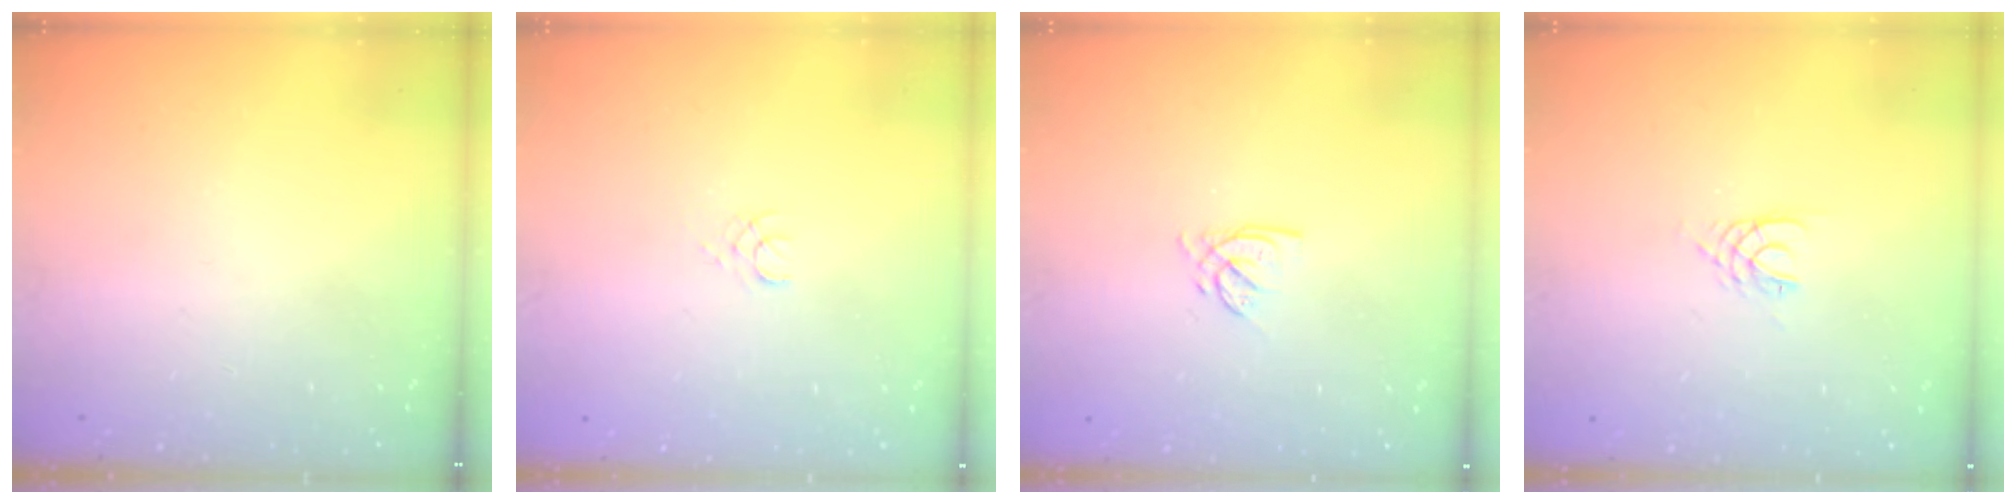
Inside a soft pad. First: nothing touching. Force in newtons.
{"total": 1.5, "press": 1.5, "slide": 0.2}
{"total": 2.8, "press": 2.8, "slide": 0.1}
{"total": 3.0, "press": 2.9, "slide": 0.4}